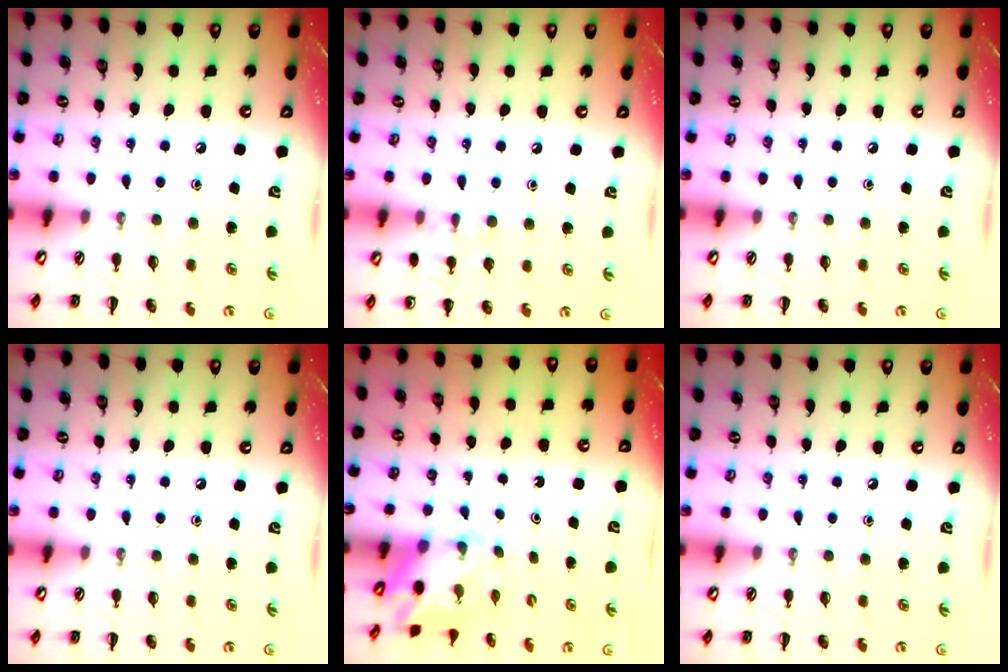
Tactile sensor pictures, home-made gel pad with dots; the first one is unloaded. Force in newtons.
{"total": 5.9, "press": 5.7, "slide": 1.4}
{"total": 0.0}
{"total": 0.0}
{"total": 3.2, "press": 3.1, "slide": 0.3}
{"total": 0.0}